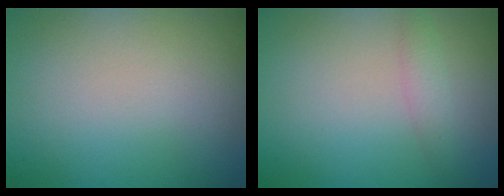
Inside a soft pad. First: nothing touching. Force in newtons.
{"total": 1.3, "press": 1.3, "slide": 0.0}